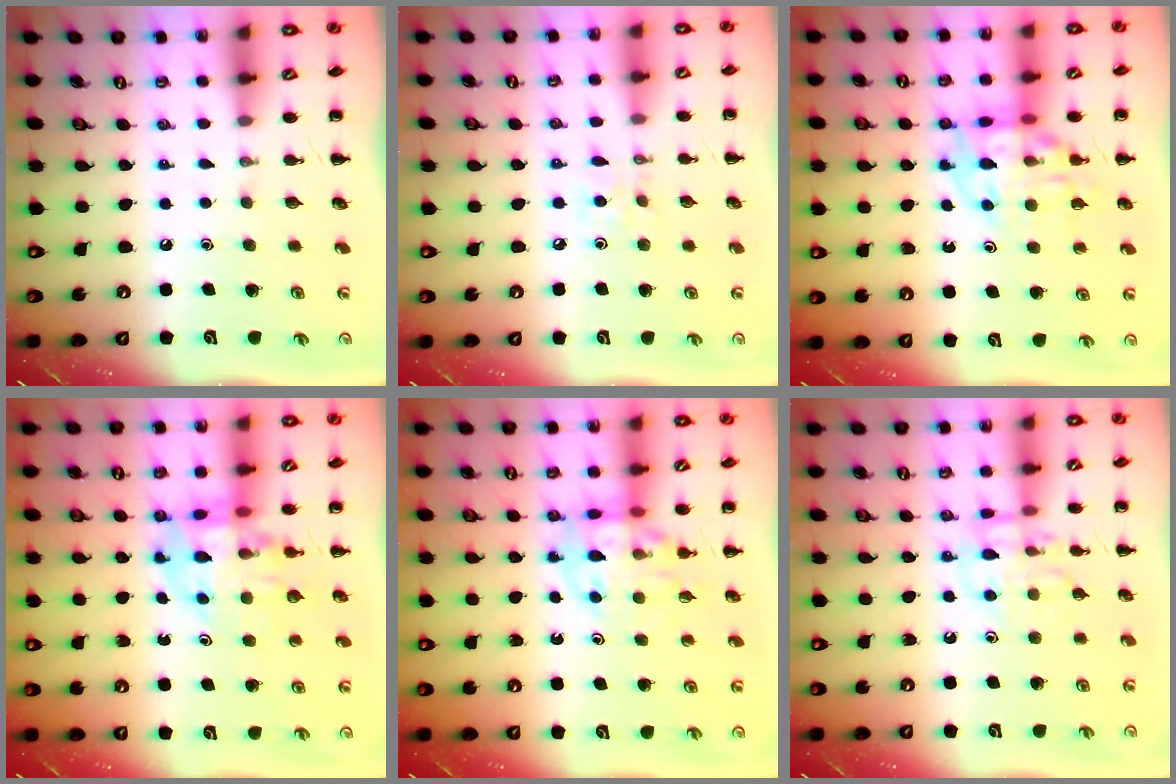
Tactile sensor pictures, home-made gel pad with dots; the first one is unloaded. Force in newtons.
{"total": 5.4, "press": 5.1, "slide": 1.8}
{"total": 13.6, "press": 13.4, "slide": 2.4}
{"total": 11.4, "press": 11.0, "slide": 3.3}
{"total": 12.3, "press": 12.0, "slide": 2.9}
{"total": 11.1, "press": 11.1, "slide": 0.5}